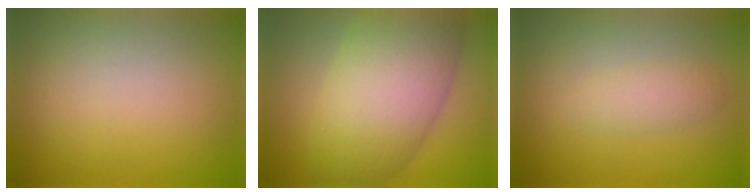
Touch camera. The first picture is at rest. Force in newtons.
{"total": 10.4, "press": 10.3, "slide": 0.3}
{"total": 1.8, "press": 1.8, "slide": 0.0}